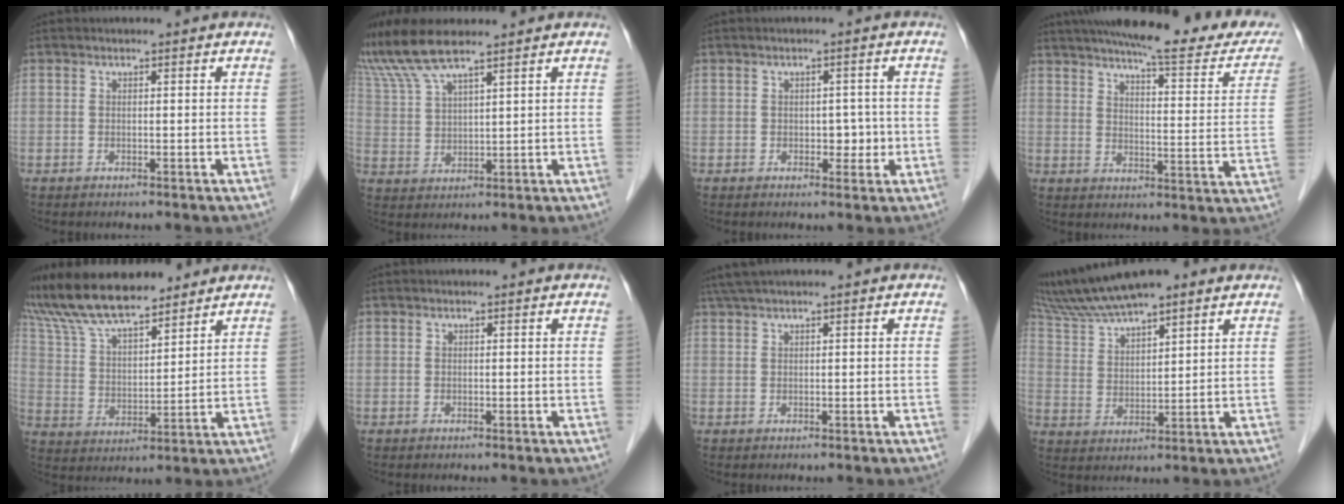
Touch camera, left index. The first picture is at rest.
{"total": 9.6, "force": [8.2, 0.4, 4.9], "torque": [-0.110, 0.016, 0.165]}
{"total": 2.6, "force": [-0.4, 1.7, 2.0], "torque": [-0.019, -0.001, -0.004]}
{"total": 23.1, "force": [19.8, 3.5, 11.5], "torque": [-0.156, -0.027, 0.241]}
{"total": 15.6, "force": [13.7, 3.8, 6.6], "torque": [-0.133, 0.031, 0.258]}
{"total": 0.0}
{"total": 2.4, "force": [1.8, -0.4, 1.5], "torque": [-0.038, 0.024, 0.043]}
{"total": 11.6, "force": [9.8, 1.7, 6.0], "torque": [-0.118, 0.029, 0.185]}